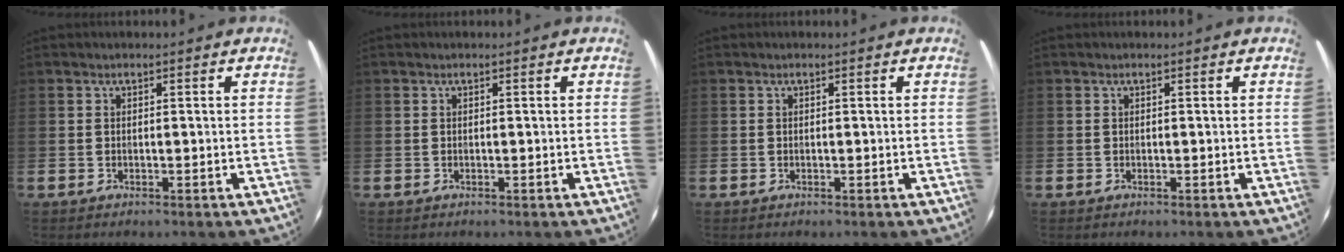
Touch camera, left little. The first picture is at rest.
{"total": 0.0}
{"total": 0.0}
{"total": 0.0}